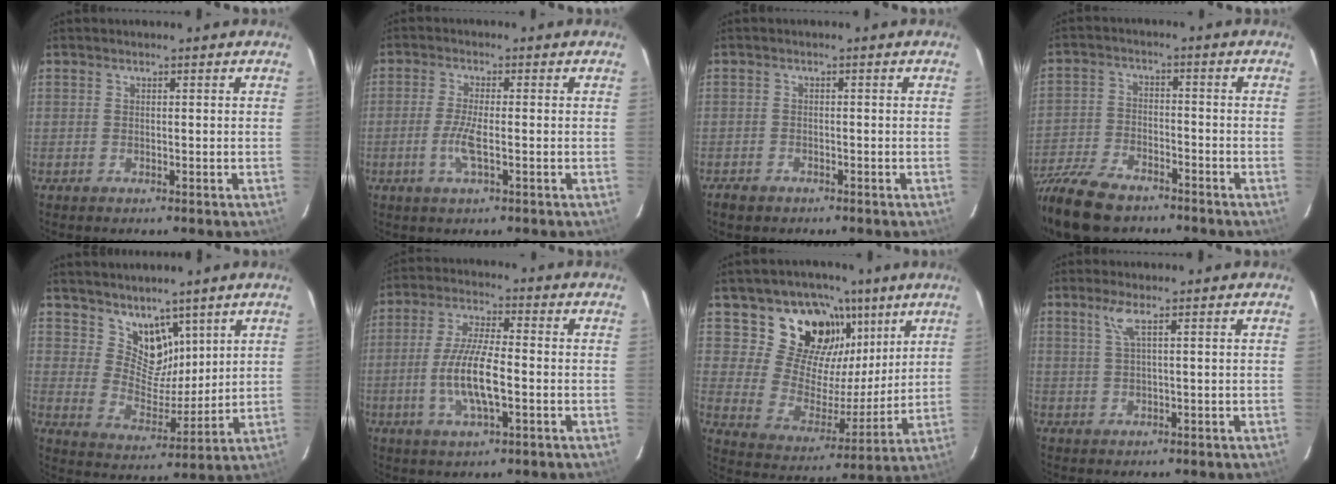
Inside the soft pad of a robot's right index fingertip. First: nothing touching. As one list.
[{"total": 4.8, "force": [-1.4, 0.7, 4.5], "torque": [-0.093, -0.004, -0.030]}, {"total": 2.7, "force": [-2.0, 1.5, 0.9], "torque": [-0.029, -0.002, -0.034]}, {"total": 16.4, "force": [-12.9, 6.8, 7.6], "torque": [-0.192, -0.019, -0.236]}, {"total": 8.8, "force": [6.2, 5.5, 3.1], "torque": [-0.043, -0.006, 0.121]}, {"total": 10.1, "force": [-2.3, 2.5, 9.5], "torque": [-0.190, -0.002, -0.046]}, {"total": 16.6, "force": [9.9, 11.6, 6.8], "torque": [-0.132, -0.001, 0.181]}, {"total": 2.6, "force": [1.2, -0.3, 2.3], "torque": [-0.047, -0.001, 0.027]}]